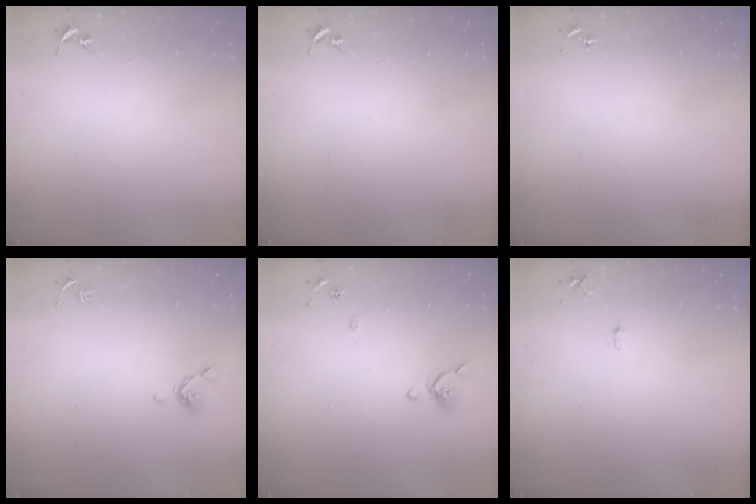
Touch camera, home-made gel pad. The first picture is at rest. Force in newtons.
{"total": 0.0}
{"total": 0.0}
{"total": 7.2, "press": 7.1, "slide": 1.2}
{"total": 7.9, "press": 7.7, "slide": 1.4}
{"total": 5.2, "press": 5.1, "slide": 0.8}